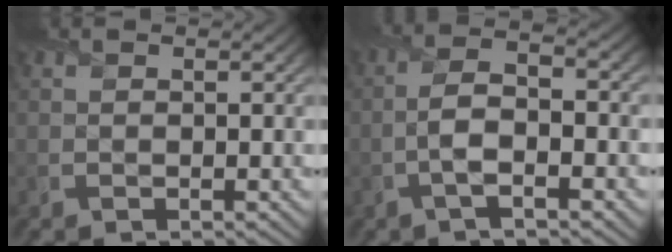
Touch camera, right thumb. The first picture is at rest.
{"total": 5.1, "force": [-1.9, 1.6, 4.5], "torque": [-0.097, 0.006, -0.043]}